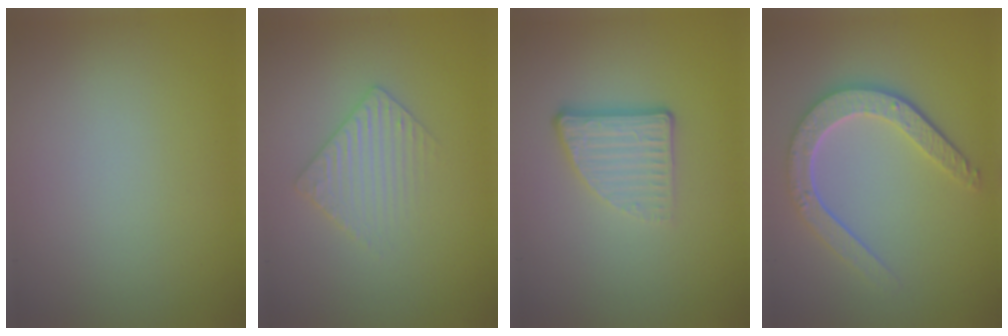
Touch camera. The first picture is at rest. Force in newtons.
{"total": 2.5, "press": 2.4, "slide": 0.5}
{"total": 3.8, "press": 2.5, "slide": 2.9}
{"total": 4.7, "press": 3.6, "slide": 2.9}